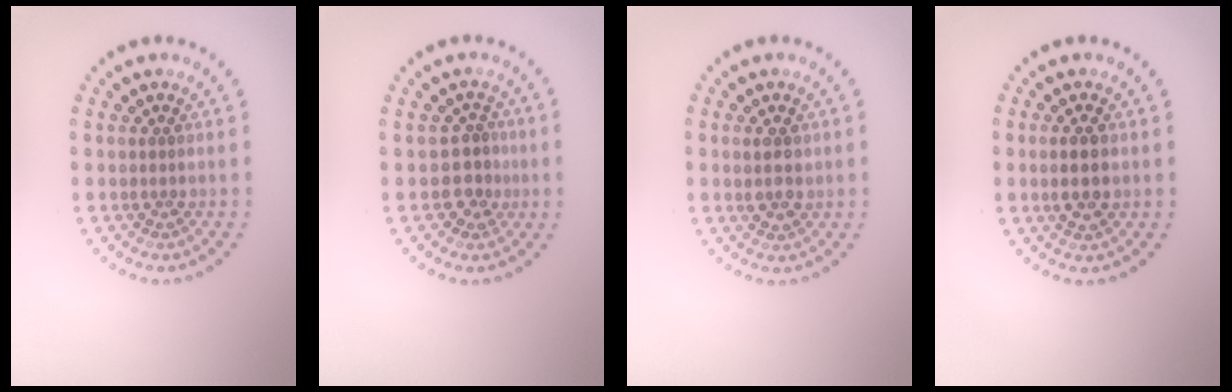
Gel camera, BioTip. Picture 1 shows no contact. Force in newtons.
{"total": 2.4, "press": 2.1, "slide": 1.1}
{"total": 2.3, "press": 2.2, "slide": 0.8}
{"total": 3.3, "press": 3.3, "slide": 0.2}